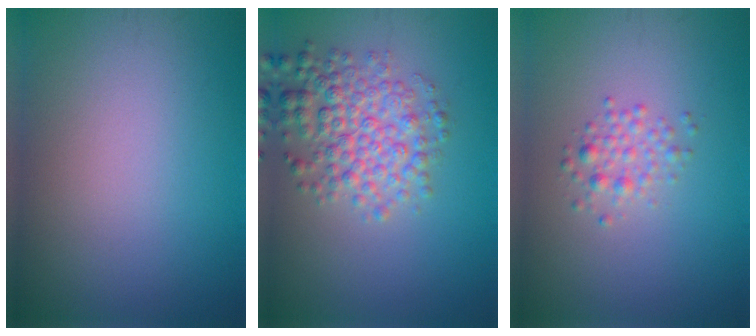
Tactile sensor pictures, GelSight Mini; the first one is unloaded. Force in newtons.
{"total": 4.8, "press": 4.8, "slide": 0.0}
{"total": 1.7, "press": 1.7, "slide": 0.1}